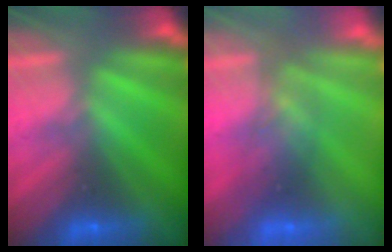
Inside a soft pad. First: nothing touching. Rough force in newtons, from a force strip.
{"total": 2.6}